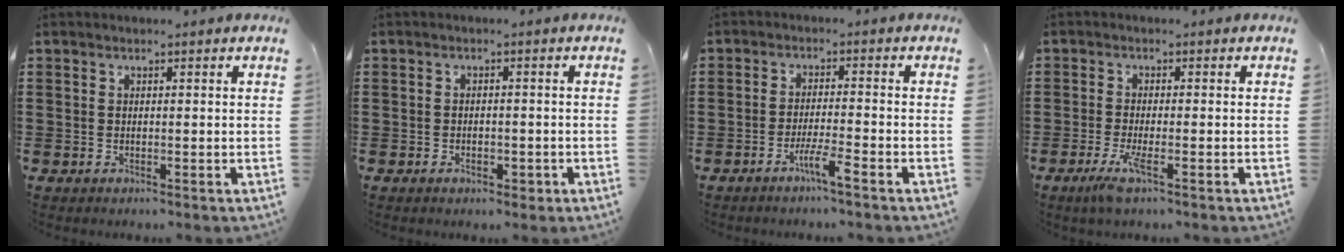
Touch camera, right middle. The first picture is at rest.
{"total": 1.8, "force": [-1.1, 1.1, 0.9], "torque": [-0.011, -0.001, -0.025]}
{"total": 3.9, "force": [-2.9, 0.0, 2.6], "torque": [-0.049, 0.001, -0.054]}
{"total": 3.8, "force": [-1.8, 0.5, 3.4], "torque": [-0.075, -0.016, -0.035]}